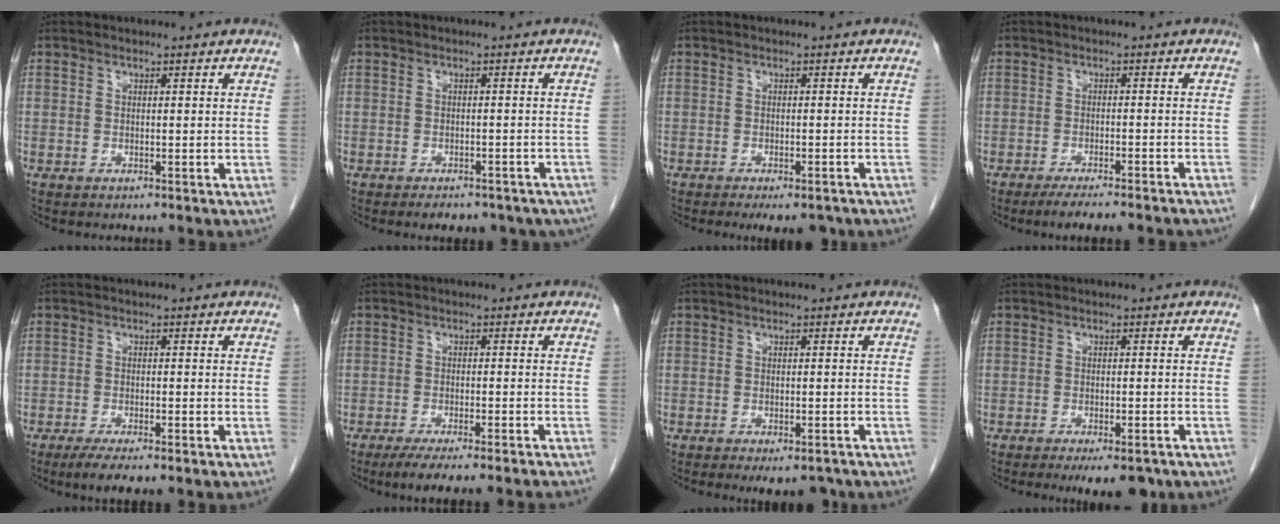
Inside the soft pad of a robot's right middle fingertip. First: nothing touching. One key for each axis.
{"total": 8.3, "fx": -6.7, "fy": 3.6, "fz": 3.4, "tx": -0.034, "ty": 0.000, "tz": -0.072}
{"total": 5.2, "fx": -4.0, "fy": 1.8, "fz": 2.8, "tx": -0.027, "ty": -0.004, "tz": -0.055}
{"total": 8.5, "fx": -7.3, "fy": 0.6, "fz": 4.4, "tx": -0.051, "ty": -0.012, "tz": -0.104}
{"total": 4.8, "fx": -3.4, "fy": 0.7, "fz": 3.3, "tx": -0.054, "ty": -0.012, "tz": -0.050}
{"total": 9.5, "fx": -8.0, "fy": -0.2, "fz": 5.1, "tx": -0.056, "ty": -0.019, "tz": -0.117}
{"total": 5.0, "fx": -3.9, "fy": 1.9, "fz": 2.6, "tx": -0.023, "ty": -0.002, "tz": -0.051}
{"total": 6.4, "fx": -4.7, "fy": 2.0, "fz": 3.9, "tx": -0.041, "ty": -0.005, "tz": -0.065}